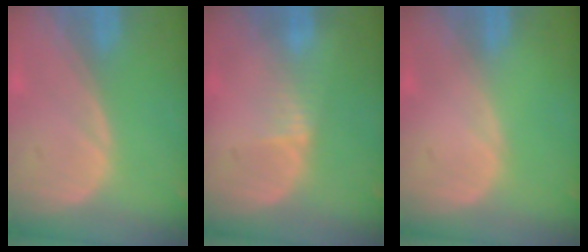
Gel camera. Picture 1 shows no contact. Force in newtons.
{"total": 2.3, "press": 2.1, "slide": 1.0}
{"total": 0.0}